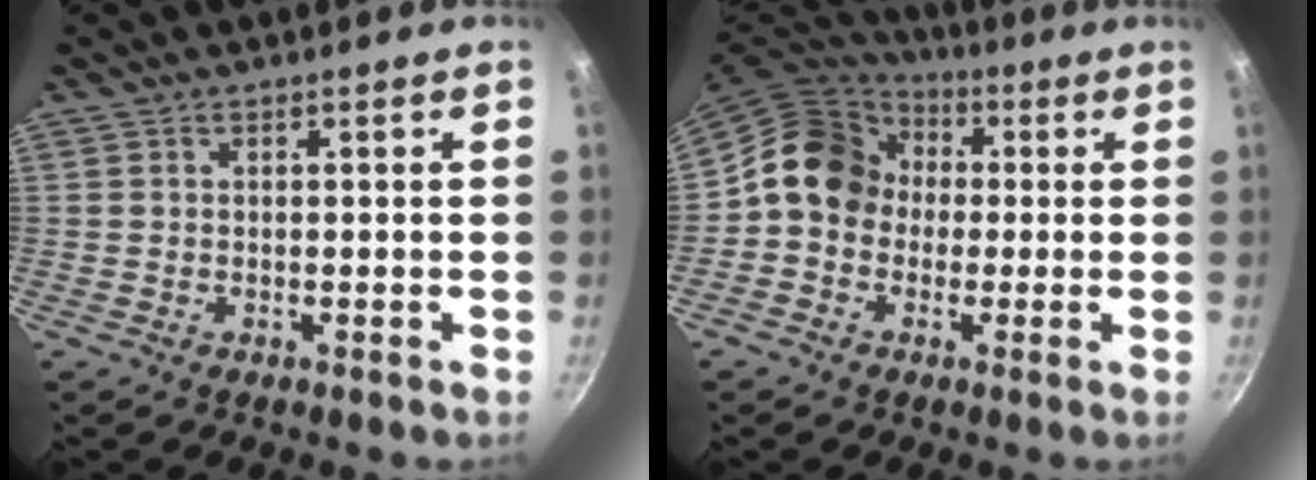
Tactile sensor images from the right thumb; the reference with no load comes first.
{"total": 12.7, "force": [0.7, 10.9, 6.5], "torque": [-0.071, 0.031, -0.012]}